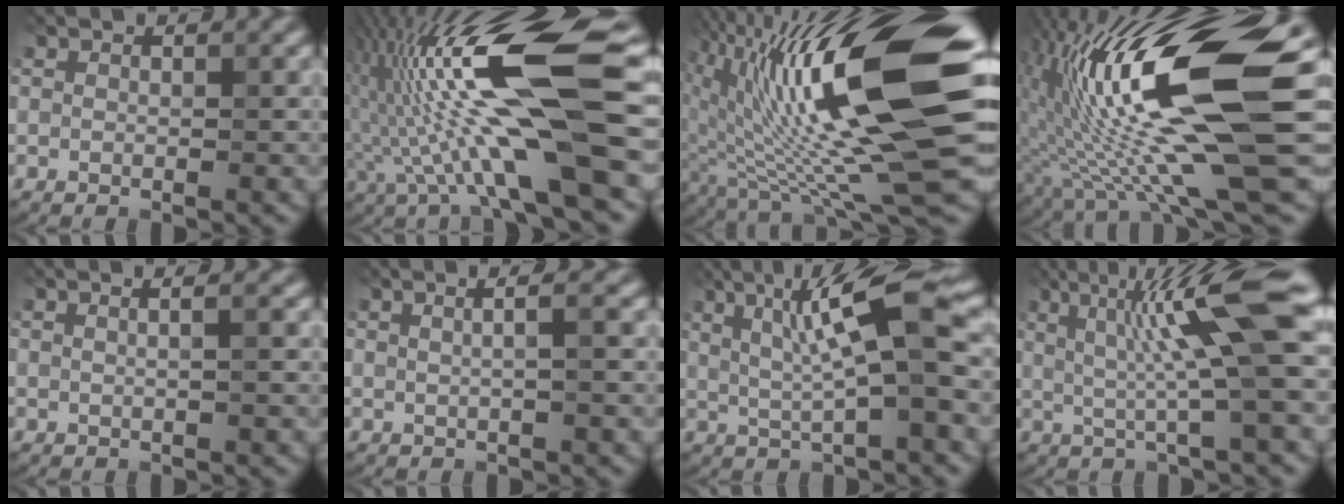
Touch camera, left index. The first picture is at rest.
{"total": 12.9, "force": [0.5, 2.2, 12.8], "torque": [-0.227, 0.018, 0.010]}
{"total": 17.0, "force": [2.4, 4.1, 16.3], "torque": [-0.266, 0.000, 0.040]}
{"total": 18.7, "force": [1.0, 4.6, 18.1], "torque": [-0.340, 0.012, 0.018]}
{"total": 3.0, "force": [1.1, 1.6, 2.3], "torque": [-0.006, 0.017, -0.018]}
{"total": 3.9, "force": [1.2, 1.9, 3.2], "torque": [-0.013, 0.028, -0.016]}
{"total": 8.5, "force": [1.9, 1.4, 8.2], "torque": [-0.132, 0.009, 0.030]}
{"total": 10.3, "force": [2.1, 1.1, 10.0], "torque": [-0.146, 0.009, 0.032]}